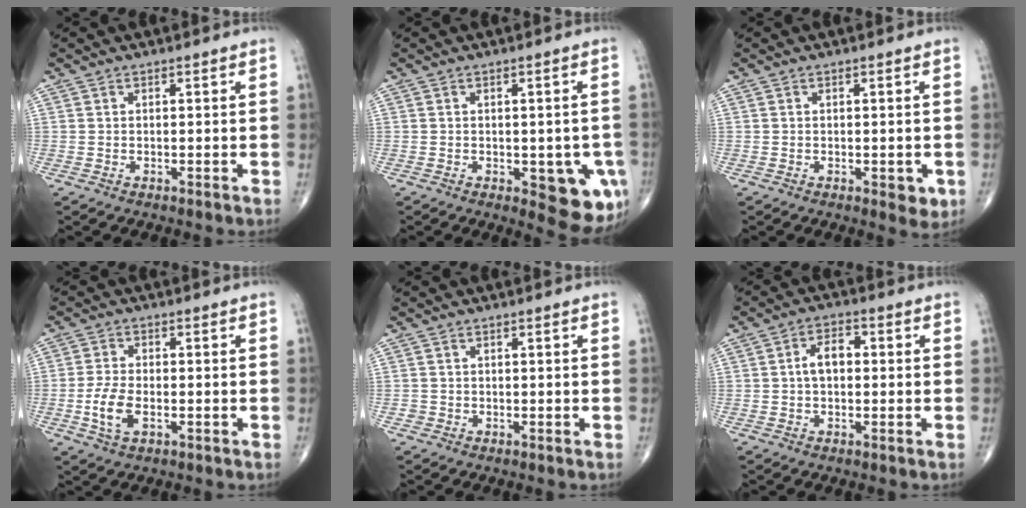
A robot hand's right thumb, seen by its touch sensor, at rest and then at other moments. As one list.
[{"total": 9.7, "force": [-3.0, 4.2, 8.2], "torque": [-0.061, -0.007, -0.029]}, {"total": 3.0, "force": [-0.9, 1.4, 2.5], "torque": [-0.018, -0.003, -0.007]}, {"total": 5.9, "force": [-1.6, 3.0, 4.8], "torque": [-0.102, 0.003, -0.030]}, {"total": 0.8, "force": [-0.3, 0.8, 0.0], "torque": [0.003, 0.004, -0.005]}, {"total": 4.8, "force": [0.1, 2.9, 3.7], "torque": [-0.063, 0.018, -0.004]}]